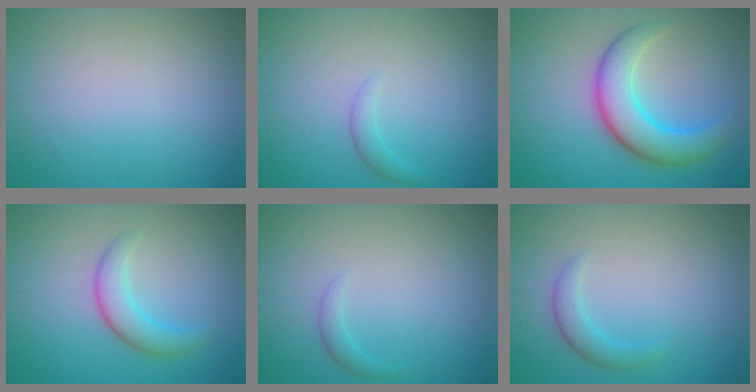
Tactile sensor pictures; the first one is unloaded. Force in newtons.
{"total": 1.1, "press": 1.1, "slide": 0.1}
{"total": 5.7, "press": 5.7, "slide": 0.0}
{"total": 2.9, "press": 2.9, "slide": 0.1}
{"total": 1.0, "press": 1.0, "slide": 0.0}
{"total": 1.8, "press": 1.8, "slide": 0.0}